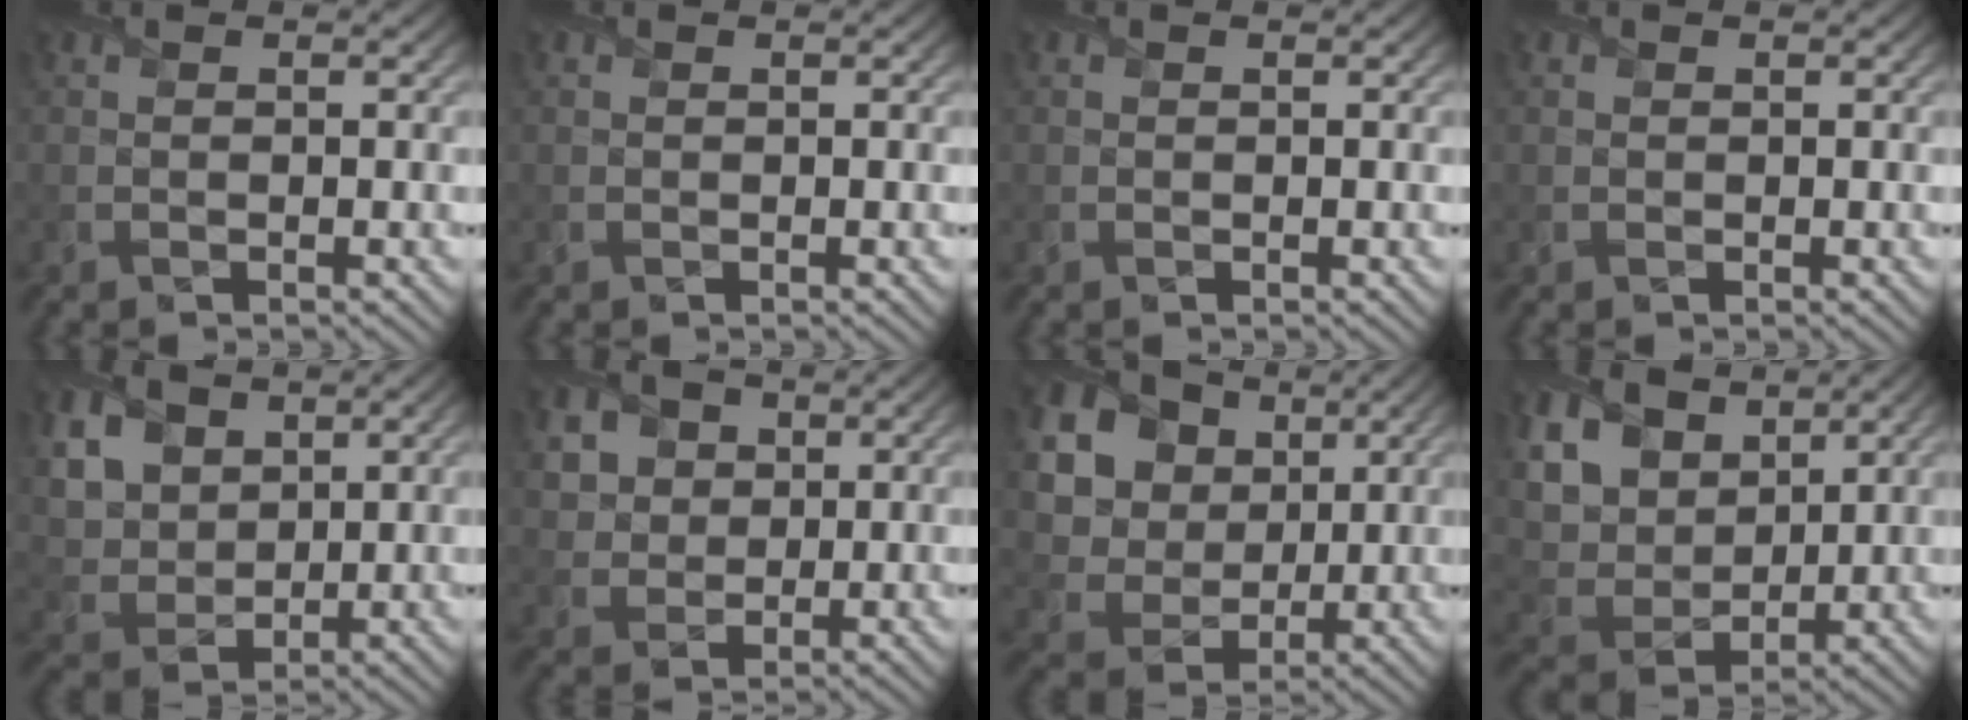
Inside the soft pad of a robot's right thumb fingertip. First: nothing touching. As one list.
[{"total": 0.0}, {"total": 0.0}, {"total": 0.0}, {"total": 9.6, "force": [4.0, 7.0, 5.2], "torque": [-0.178, 0.004, 0.088]}, {"total": 7.4, "force": [2.8, 6.1, 3.1], "torque": [-0.116, 0.008, 0.053]}, {"total": 14.5, "force": [6.1, 11.2, 7.0], "torque": [-0.211, 0.021, 0.144]}, {"total": 11.4, "force": [5.3, 7.9, 6.4], "torque": [-0.194, 0.007, 0.106]}]